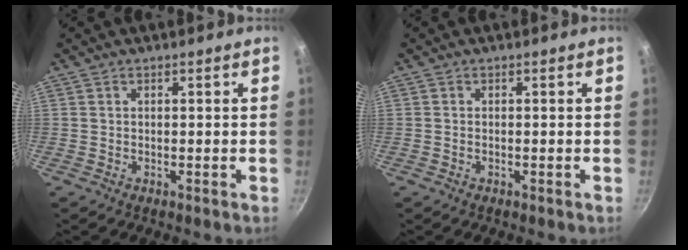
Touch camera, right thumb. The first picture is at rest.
{"total": 0.0}